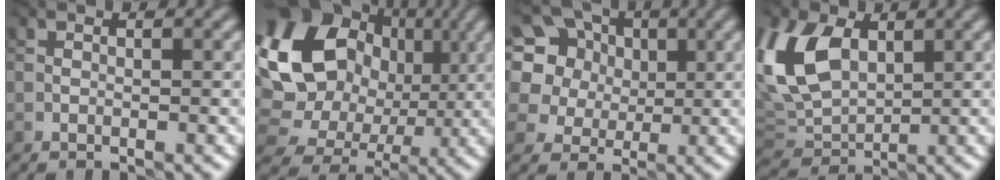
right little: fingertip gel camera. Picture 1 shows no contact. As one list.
[{"total": 16.4, "force": [3.6, 13.9, 7.9], "torque": [-0.180, 0.011, 0.063]}, {"total": 14.5, "force": [5.4, 12.6, 4.7], "torque": [-0.153, 0.038, 0.082]}, {"total": 9.4, "force": [2.2, 6.3, 6.5], "torque": [-0.171, 0.009, 0.038]}]